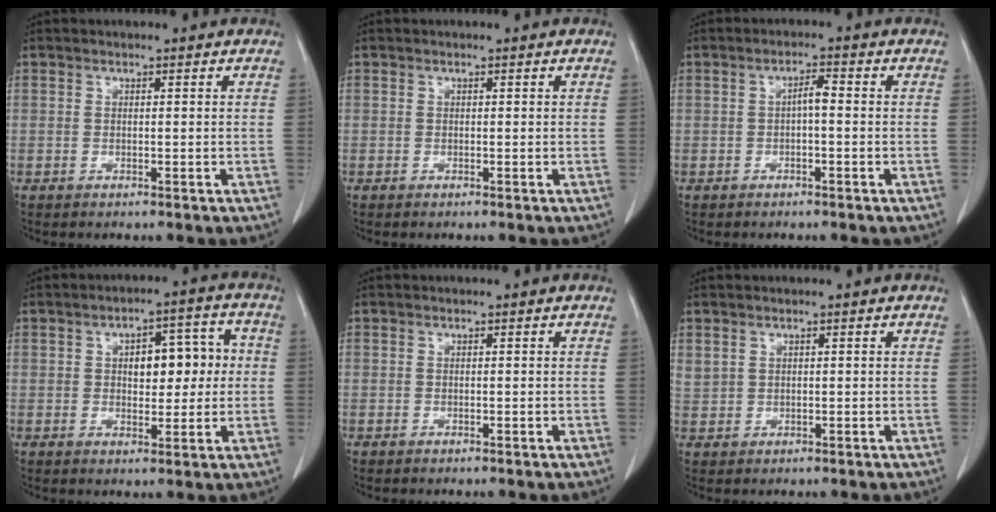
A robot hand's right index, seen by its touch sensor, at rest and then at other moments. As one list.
[{"total": 0.0}, {"total": 2.2, "force": [-0.2, 0.5, 2.1], "torque": [-0.036, 0.006, -0.006]}, {"total": 8.2, "force": [0.8, 3.6, 7.3], "torque": [-0.097, 0.031, 0.017]}, {"total": 0.0}, {"total": 1.9, "force": [1.3, 1.2, 0.5], "torque": [-0.011, 0.008, 0.033]}]